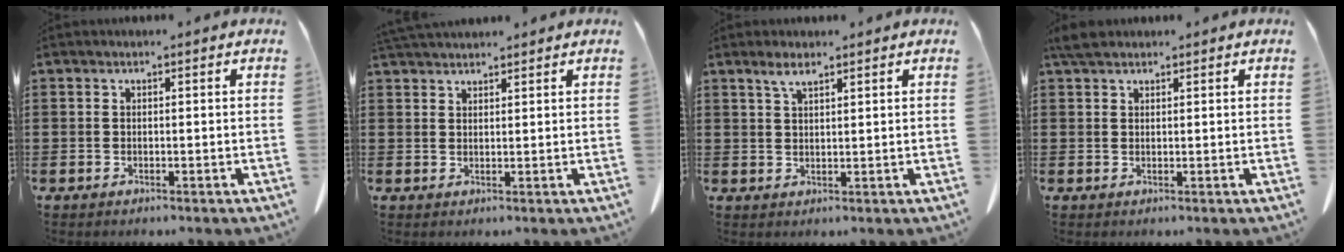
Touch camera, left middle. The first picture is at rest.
{"total": 2.5, "force": [2.5, 0.4, 0.5], "torque": [-0.017, -0.002, 0.048]}
{"total": 2.8, "force": [1.9, 0.7, 2.0], "torque": [-0.043, 0.002, 0.035]}
{"total": 2.6, "force": [2.0, 1.0, 1.2], "torque": [-0.030, 0.005, 0.039]}